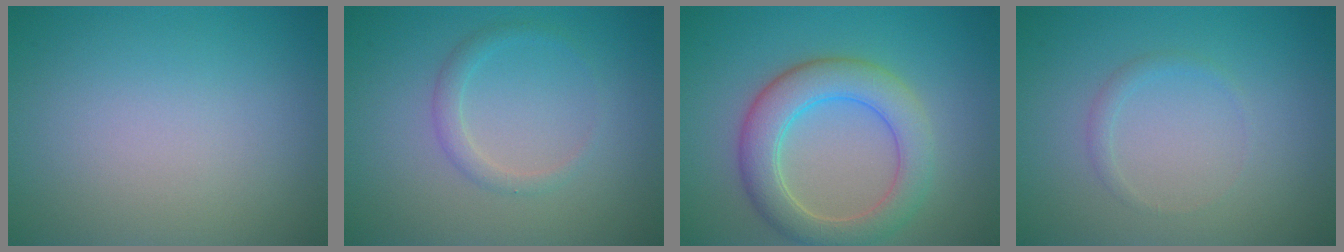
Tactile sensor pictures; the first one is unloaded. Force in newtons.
{"total": 1.5, "press": 1.5, "slide": 0.0}
{"total": 5.7, "press": 5.6, "slide": 0.6}
{"total": 0.9, "press": 0.9, "slide": 0.1}